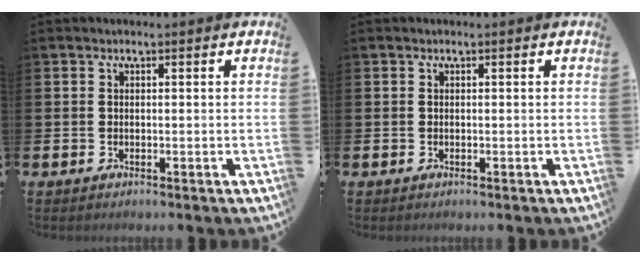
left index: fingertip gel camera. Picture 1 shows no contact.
{"total": 0.0}